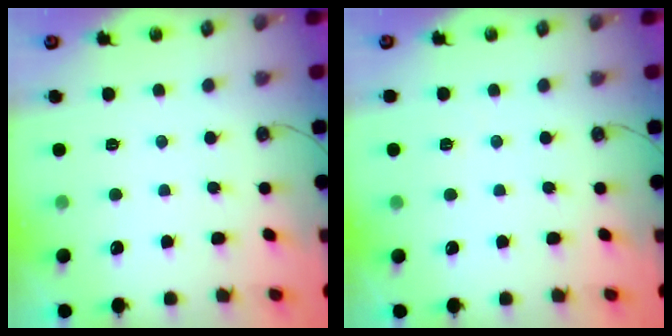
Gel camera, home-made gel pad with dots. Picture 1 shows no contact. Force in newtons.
{"total": 1.6, "press": 1.5, "slide": 0.5}